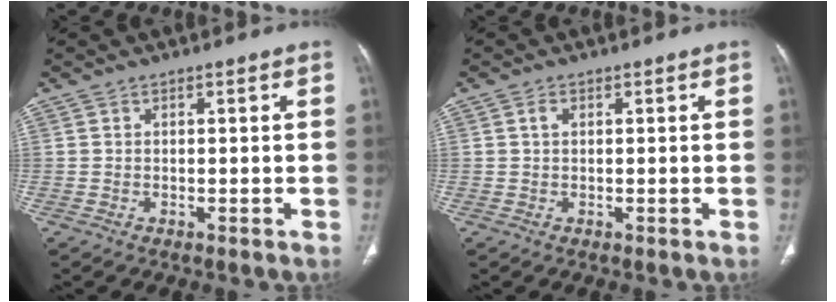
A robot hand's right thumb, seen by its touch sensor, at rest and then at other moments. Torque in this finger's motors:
{"motor_torque": [0.18, 0.47, 0.19, 0.00, 0.02]}